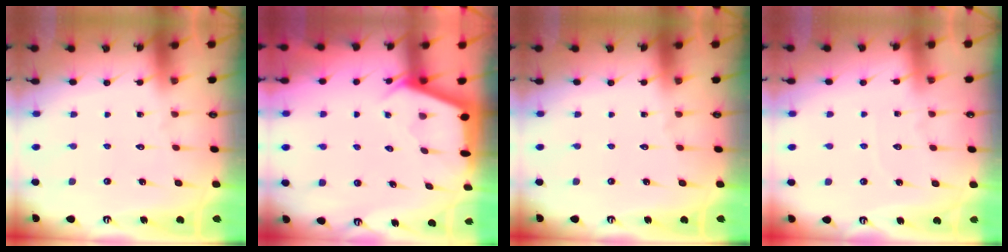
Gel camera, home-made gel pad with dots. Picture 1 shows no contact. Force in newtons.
{"total": 2.8, "press": 2.8, "slide": 0.4}
{"total": 0.0}
{"total": 3.0, "press": 2.9, "slide": 0.4}